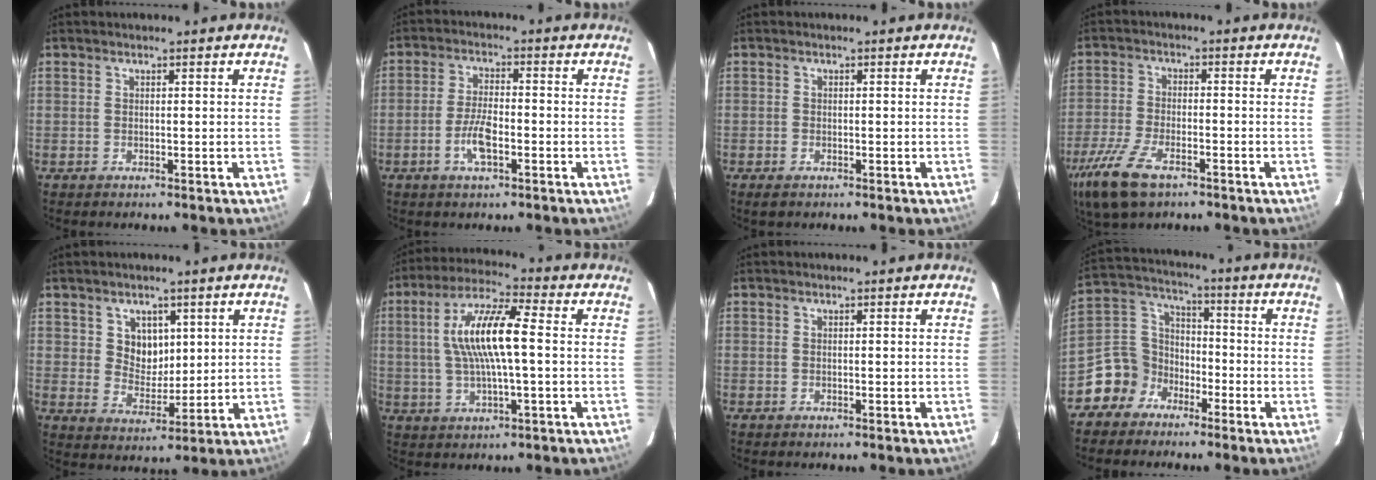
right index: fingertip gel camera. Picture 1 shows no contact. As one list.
[{"total": 6.0, "force": [-2.5, 2.1, 5.1], "torque": [-0.107, 0.002, -0.048]}, {"total": 1.5, "force": [-1.0, 0.9, 0.7], "torque": [-0.012, -0.004, -0.019]}, {"total": 12.0, "force": [-7.6, 5.0, 7.8], "torque": [-0.192, -0.028, -0.151]}, {"total": 6.2, "force": [2.5, 5.1, 2.3], "torque": [-0.036, 0.005, 0.053]}, {"total": 12.4, "force": [0.9, 2.6, 12.1], "torque": [-0.227, 0.015, 0.014]}, {"total": 0.0}, {"total": 9.0, "force": [-5.8, 6.9, 0.7], "torque": [-0.028, 0.049, -0.123]}]